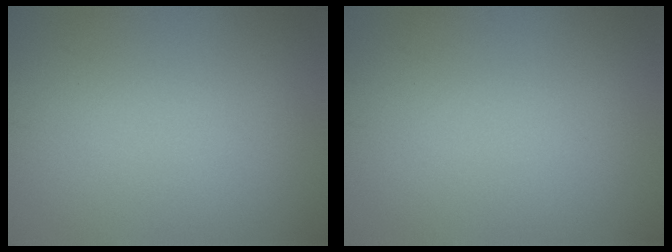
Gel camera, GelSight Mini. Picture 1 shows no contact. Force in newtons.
{"total": 0.0}